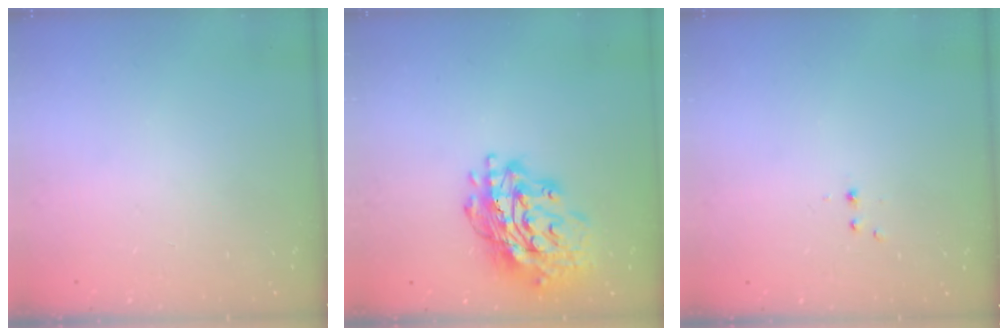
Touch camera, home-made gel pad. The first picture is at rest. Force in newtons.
{"total": 19.1, "press": 19.0, "slide": 1.9}
{"total": 2.2, "press": 1.9, "slide": 1.2}